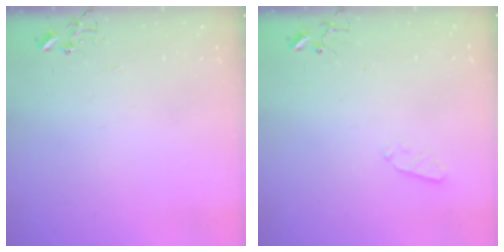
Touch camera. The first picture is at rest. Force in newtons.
{"total": 2.9, "press": 2.8, "slide": 0.5}